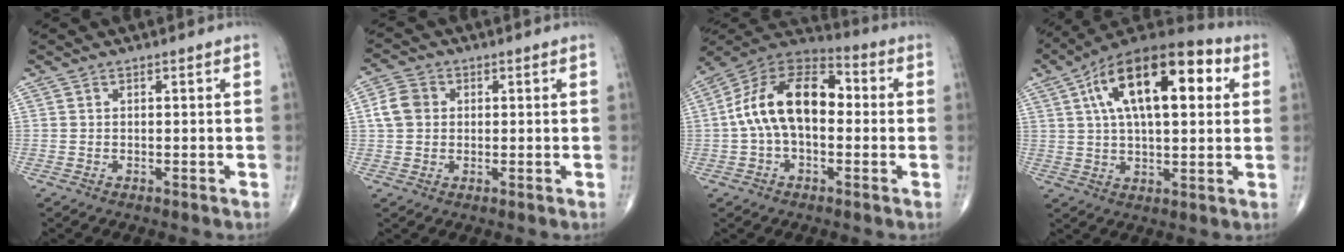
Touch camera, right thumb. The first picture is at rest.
{"total": 5.0, "force": [0.7, 4.2, 2.7], "torque": [-0.044, 0.009, 0.008]}
{"total": 16.6, "force": [0.4, 9.8, 13.4], "torque": [-0.225, 0.047, -0.005]}
{"total": 21.8, "force": [6.7, 9.8, 18.3], "torque": [-0.290, 0.018, 0.101]}